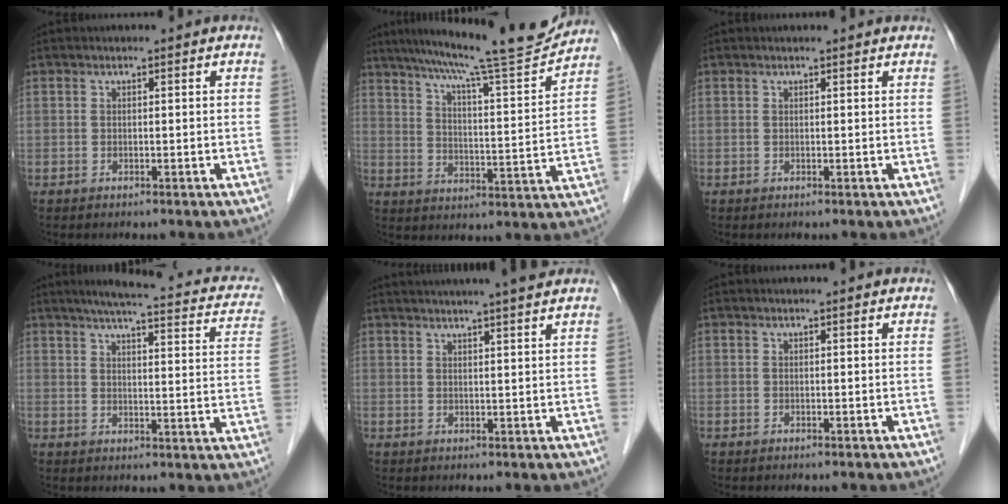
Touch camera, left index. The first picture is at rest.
{"total": 16.9, "force": [15.1, -0.5, 7.4], "torque": [-0.119, -0.017, 0.217]}
{"total": 2.0, "force": [1.9, 0.2, 0.5], "torque": [-0.013, 0.013, 0.020]}
{"total": 18.1, "force": [14.1, 3.7, 10.8], "torque": [-0.139, 0.015, 0.155]}
{"total": 11.8, "force": [10.4, -0.3, 5.5], "torque": [-0.087, 0.021, 0.127]}
{"total": 1.2, "force": [1.1, 0.1, 0.3], "torque": [-0.011, 0.010, 0.014]}